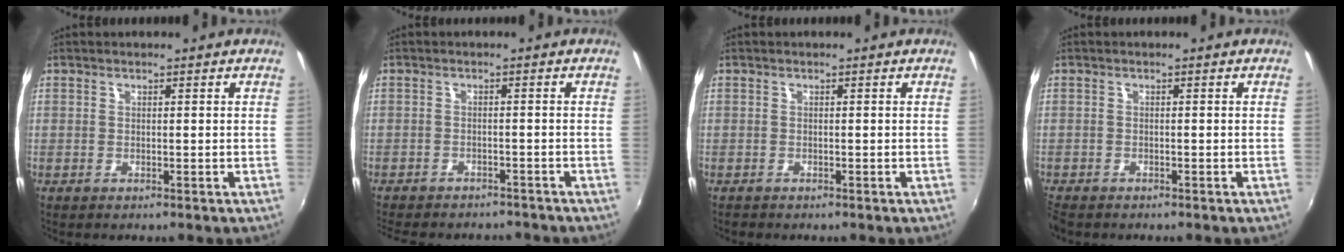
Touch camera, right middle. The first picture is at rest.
{"total": 10.8, "force": [-9.4, 3.6, 3.9], "torque": [-0.094, -0.018, -0.135]}
{"total": 0.7, "force": [-0.6, 0.3, 0.0], "torque": [-0.002, -0.003, -0.013]}
{"total": 2.7, "force": [-2.4, 1.0, 0.8], "torque": [-0.027, -0.014, -0.048]}